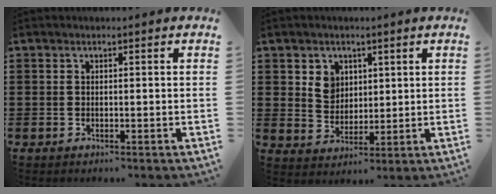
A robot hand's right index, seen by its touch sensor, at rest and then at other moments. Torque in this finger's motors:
{"motor_torque": [0.27, 0.21, 0.11, 0.03]}